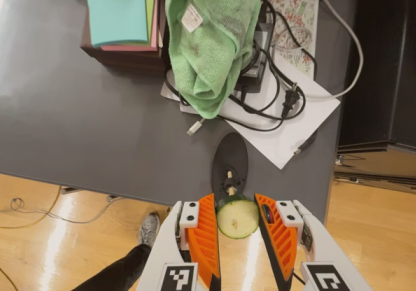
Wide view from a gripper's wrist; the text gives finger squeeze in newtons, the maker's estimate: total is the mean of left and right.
{"total": 6.5, "left": 7.0, "right": 6.0}